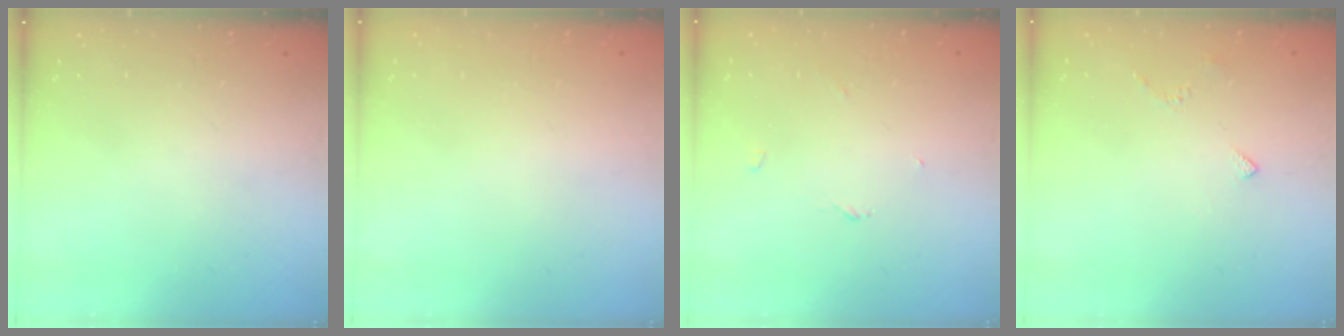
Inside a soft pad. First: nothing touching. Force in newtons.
{"total": 1.8, "press": 1.8, "slide": 0.1}
{"total": 2.7, "press": 2.7, "slide": 0.3}
{"total": 3.3, "press": 3.2, "slide": 0.8}